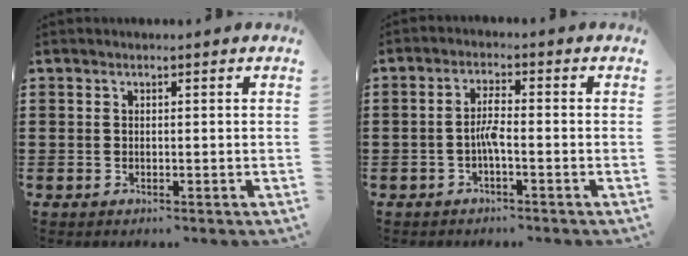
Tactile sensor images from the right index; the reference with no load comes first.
{"total": 3.2, "force": [-1.1, 0.4, 3.0], "torque": [-0.070, -0.002, -0.027]}